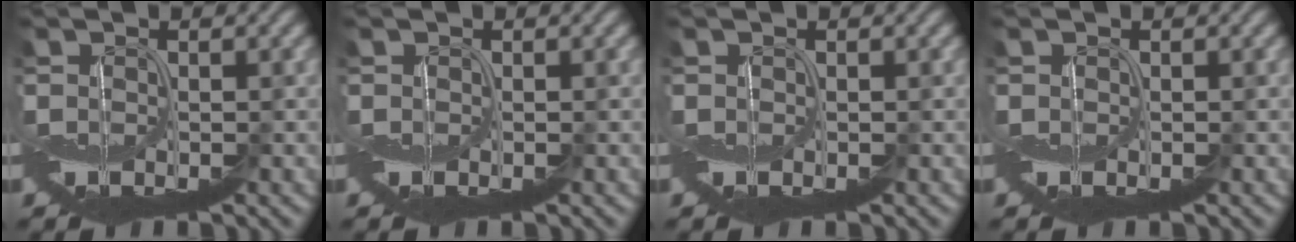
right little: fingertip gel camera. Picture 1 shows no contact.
{"total": 0.0}
{"total": 0.0}
{"total": 0.0}